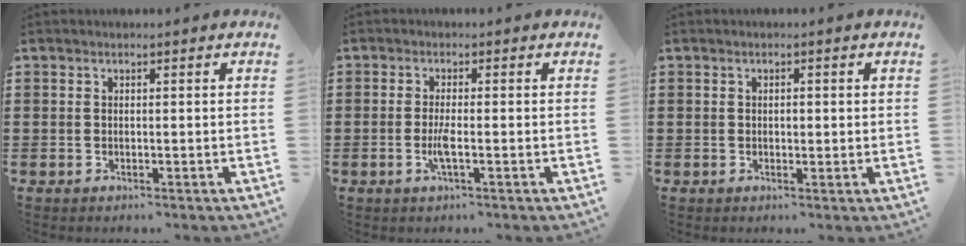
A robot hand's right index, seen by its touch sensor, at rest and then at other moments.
{"total": 3.0, "force": [-1.0, 0.3, 2.9], "torque": [-0.065, -0.009, -0.023]}
{"total": 0.9, "force": [0.0, 0.4, 0.8], "torque": [-0.015, 0.001, 0.000]}